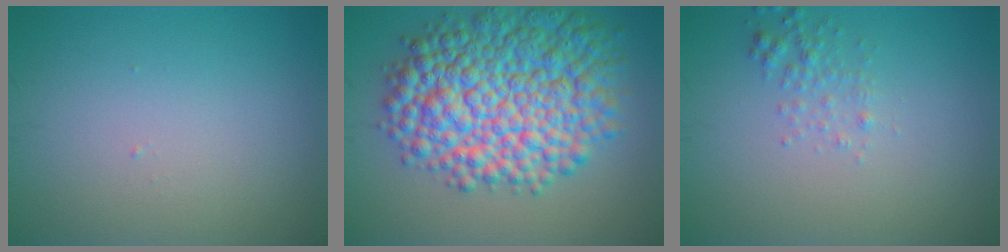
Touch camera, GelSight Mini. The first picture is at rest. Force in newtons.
{"total": 12.2, "press": 12.2, "slide": 0.2}
{"total": 1.6, "press": 1.5, "slide": 0.2}